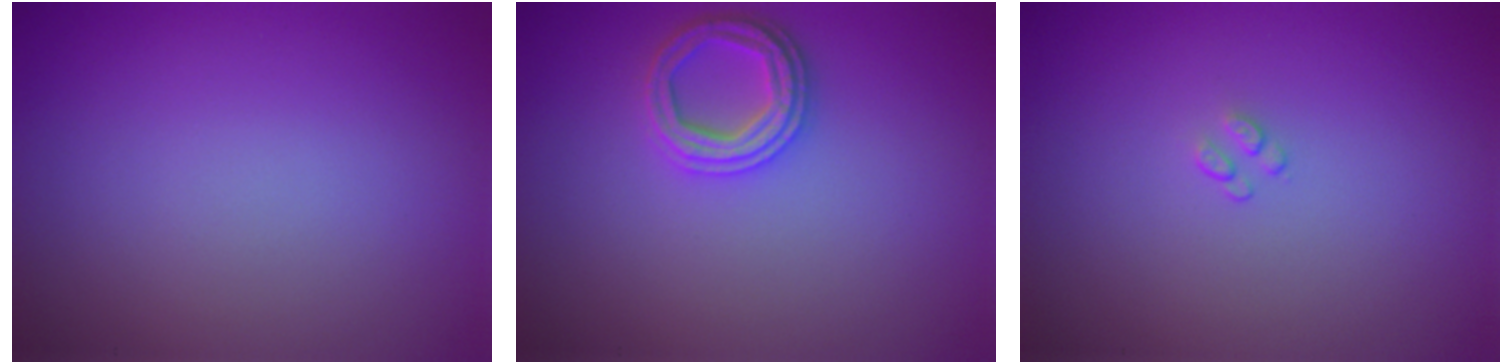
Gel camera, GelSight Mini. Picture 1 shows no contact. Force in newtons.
{"total": 2.8, "press": 2.7, "slide": 0.7}
{"total": 0.6, "press": 0.4, "slide": 0.5}